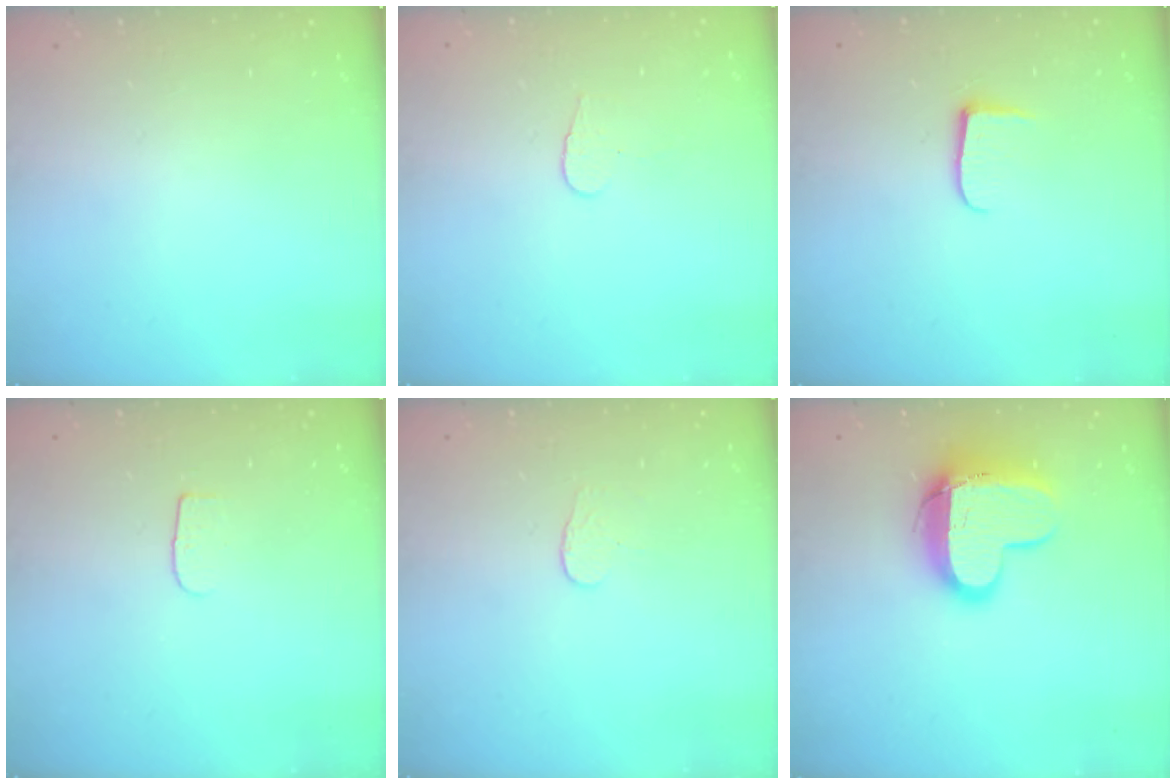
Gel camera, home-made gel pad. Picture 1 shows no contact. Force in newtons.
{"total": 3.6, "press": 3.6, "slide": 0.3}
{"total": 6.2, "press": 6.1, "slide": 0.7}
{"total": 4.2, "press": 4.2, "slide": 0.4}
{"total": 3.4, "press": 3.4, "slide": 0.3}
{"total": 12.8, "press": 12.7, "slide": 1.4}